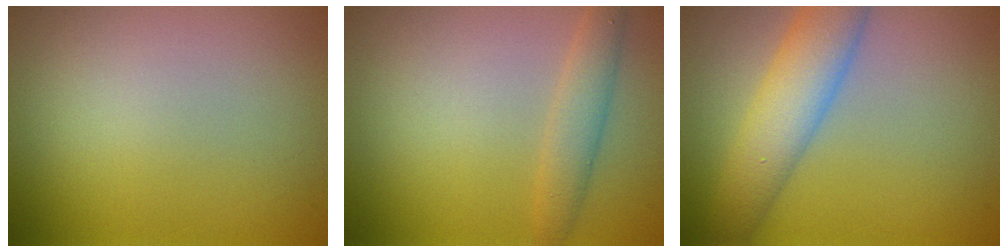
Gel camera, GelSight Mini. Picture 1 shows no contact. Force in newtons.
{"total": 2.4, "press": 2.4, "slide": 0.1}
{"total": 5.6, "press": 5.6, "slide": 0.1}